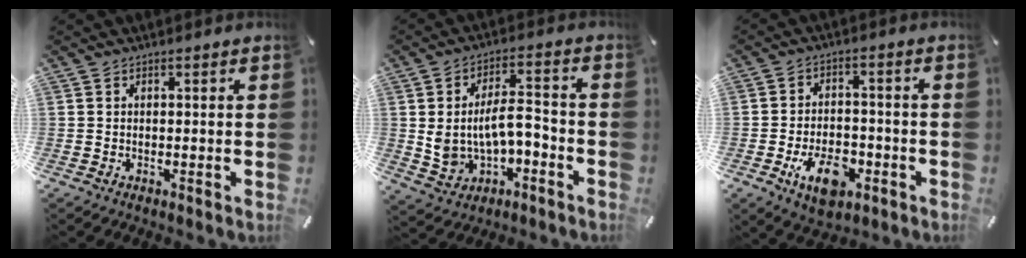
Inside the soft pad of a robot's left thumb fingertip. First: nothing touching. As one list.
[{"total": 10.3, "force": [-1.0, 6.5, 7.9], "torque": [-0.158, 0.004, -0.016]}, {"total": 9.8, "force": [-4.3, 5.9, 6.6], "torque": [-0.113, 0.010, -0.075]}]